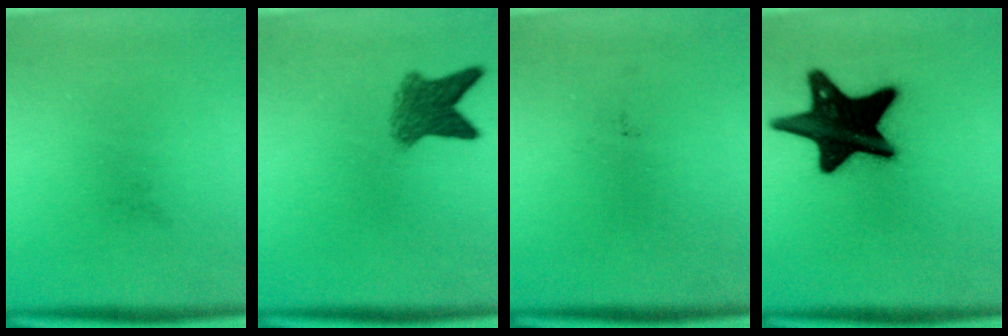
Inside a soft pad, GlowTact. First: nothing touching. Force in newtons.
{"total": 4.7}
{"total": 0.0}
{"total": 19.9}